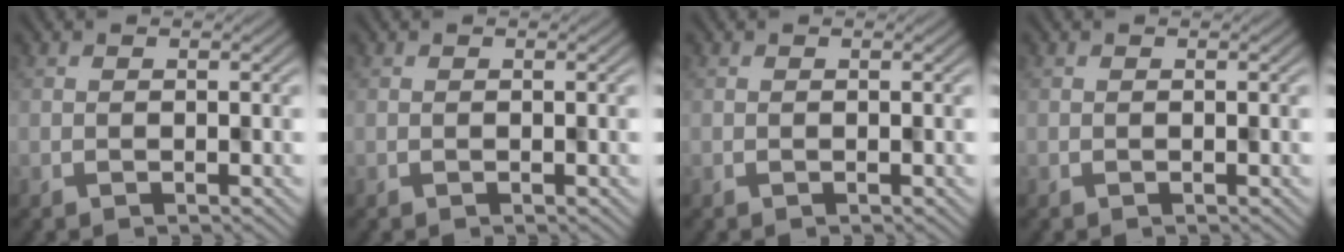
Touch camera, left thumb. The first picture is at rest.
{"total": 0.0}
{"total": 0.0}
{"total": 0.0}